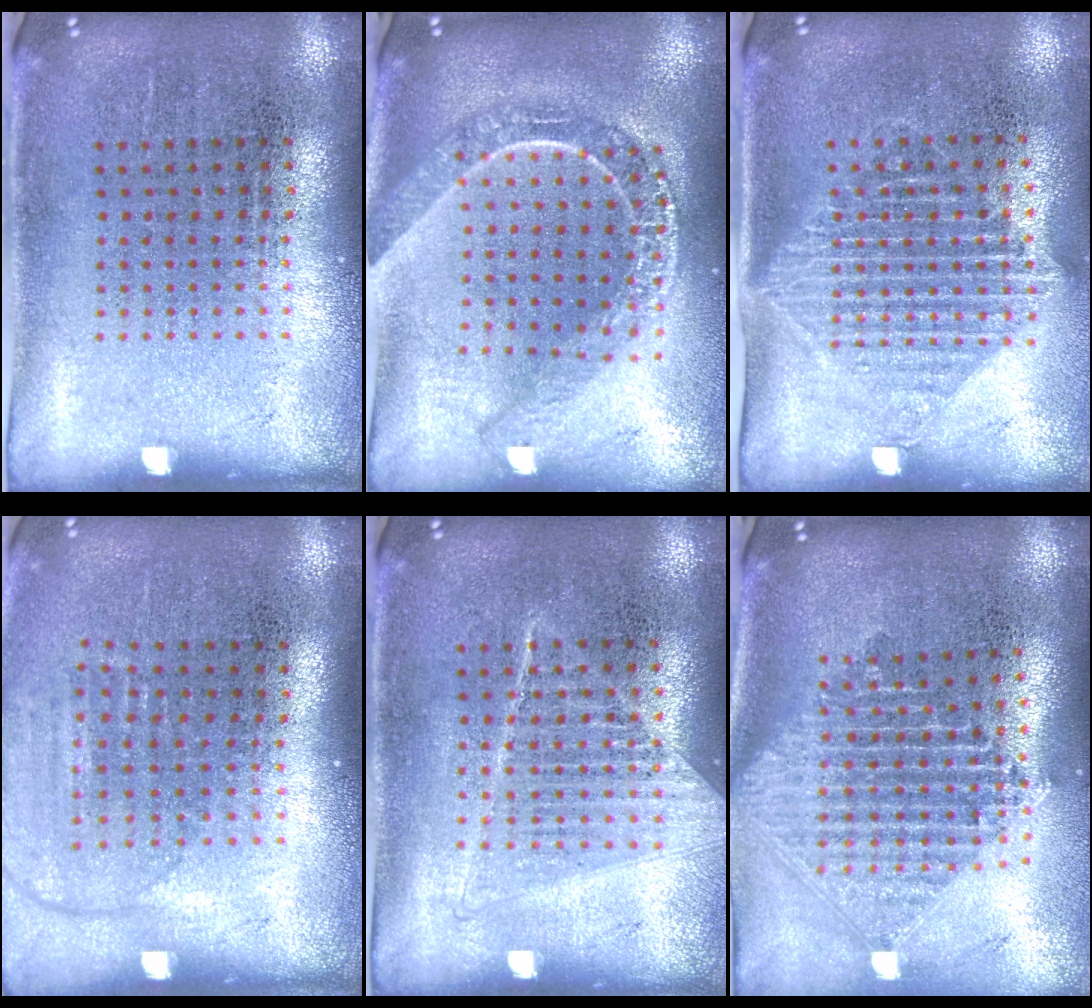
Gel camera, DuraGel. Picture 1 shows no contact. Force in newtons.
{"total": 2.2, "press": 1.9, "slide": 1.1}
{"total": 1.4, "press": 1.2, "slide": 0.9}
{"total": 1.3, "press": 1.2, "slide": 0.6}
{"total": 1.1, "press": 1.0, "slide": 0.3}
{"total": 2.4, "press": 1.9, "slide": 1.5}